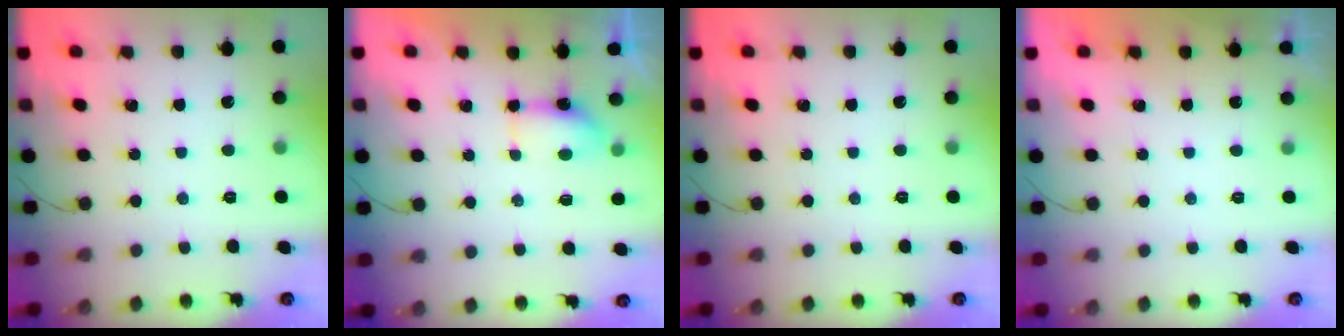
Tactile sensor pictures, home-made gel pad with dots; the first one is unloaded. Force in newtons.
{"total": 4.9, "press": 4.8, "slide": 0.7}
{"total": 0.0}
{"total": 1.8, "press": 0.1, "slide": 1.8}